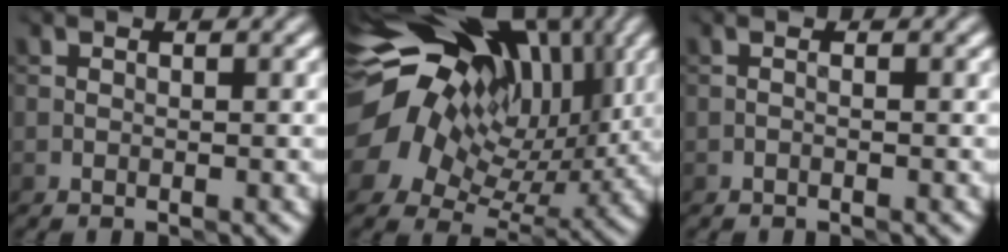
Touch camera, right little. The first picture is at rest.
{"total": 19.3, "force": [6.4, 13.4, 12.3], "torque": [-0.213, 0.020, 0.117]}
{"total": 0.0}